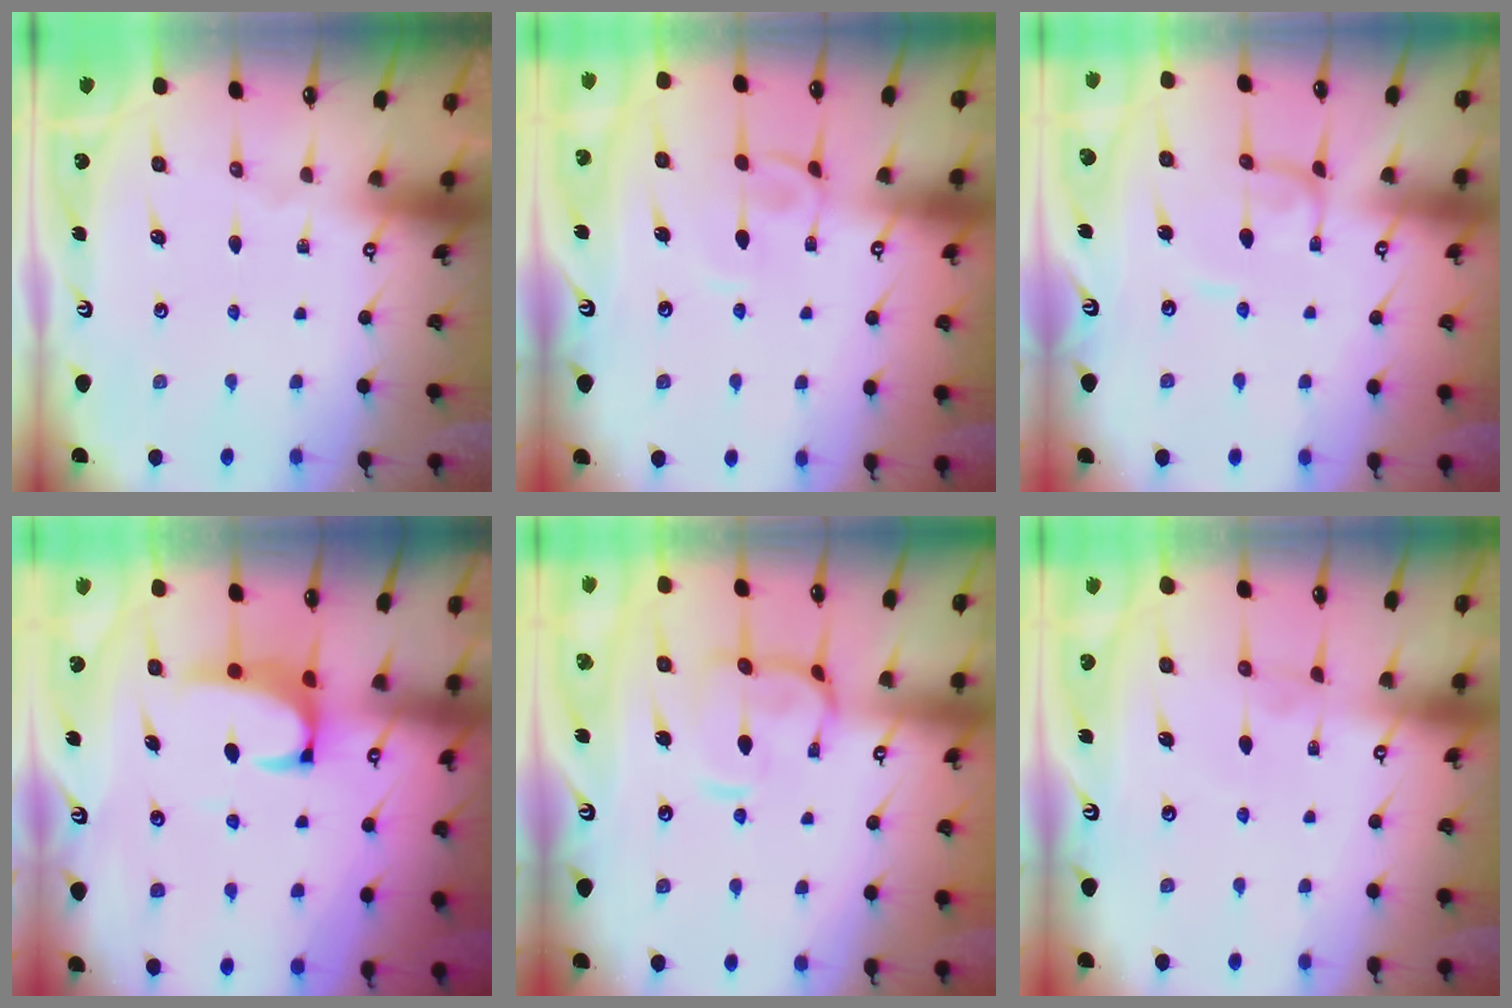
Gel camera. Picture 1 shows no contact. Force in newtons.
{"total": 2.0, "press": 2.0, "slide": 0.2}
{"total": 2.1, "press": 2.1, "slide": 0.1}
{"total": 2.2, "press": 2.0, "slide": 1.0}
{"total": 6.7, "press": 6.6, "slide": 1.3}
{"total": 0.9, "press": 0.8, "slide": 0.3}